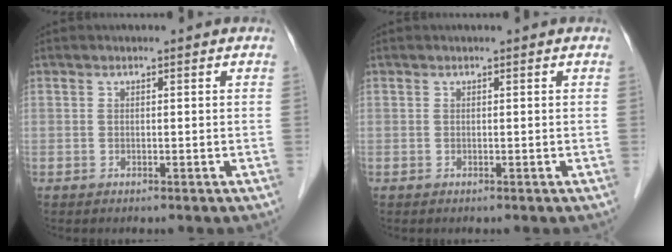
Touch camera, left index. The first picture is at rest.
{"total": 0.0}